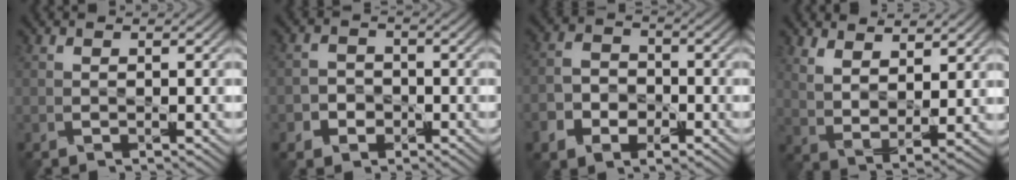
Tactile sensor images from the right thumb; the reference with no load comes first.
{"total": 3.0, "force": [-1.4, 2.5, 0.9], "torque": [-0.009, -0.001, -0.033]}
{"total": 6.1, "force": [-3.1, 4.3, 2.9], "torque": [-0.055, -0.010, -0.068]}
{"total": 6.6, "force": [4.4, 2.3, 4.3], "torque": [-0.094, -0.016, 0.092]}